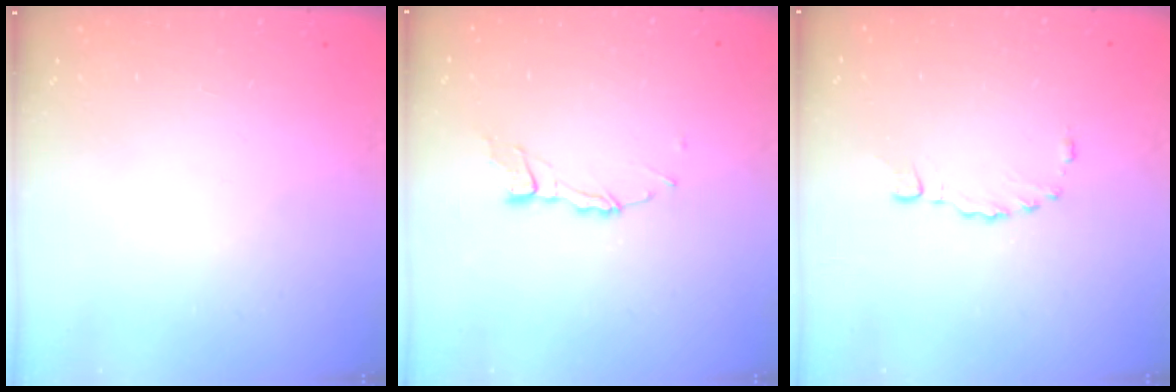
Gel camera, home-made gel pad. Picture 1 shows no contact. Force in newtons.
{"total": 5.9, "press": 5.9, "slide": 0.2}
{"total": 2.9, "press": 2.9, "slide": 0.5}